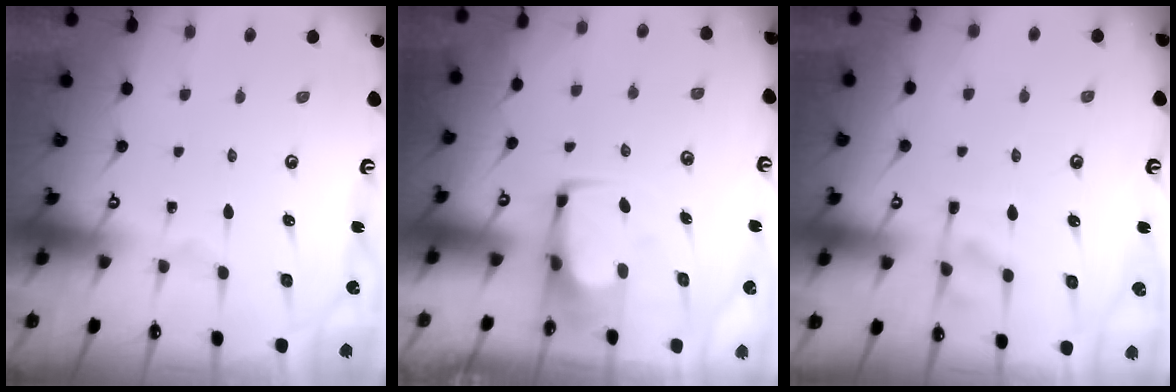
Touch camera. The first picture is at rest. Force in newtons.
{"total": 1.0, "press": 0.8, "slide": 0.7}
{"total": 2.0, "press": 1.5, "slide": 1.3}